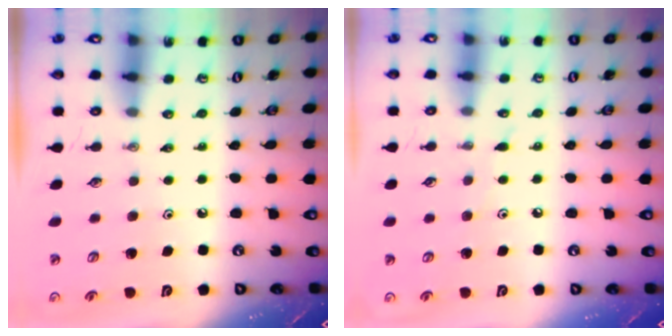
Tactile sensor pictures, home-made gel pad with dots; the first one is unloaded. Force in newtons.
{"total": 3.4, "press": 3.4, "slide": 0.4}